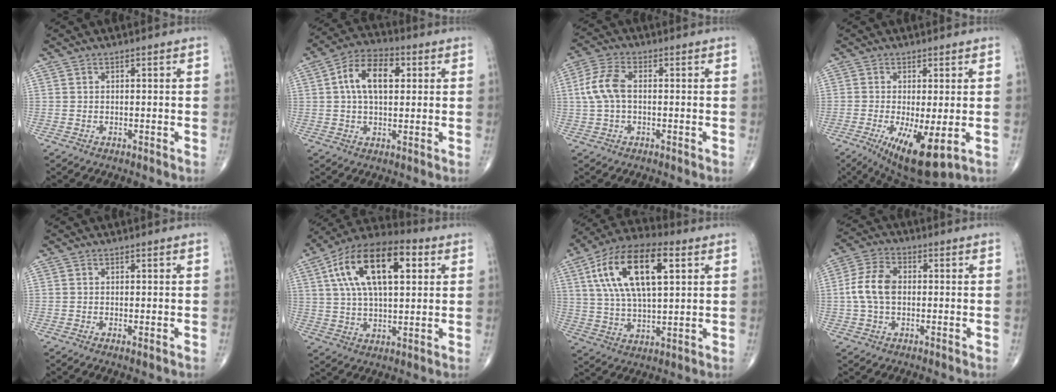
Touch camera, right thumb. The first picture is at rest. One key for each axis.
{"total": 11.0, "fx": 2.3, "fy": 6.3, "fz": 8.7, "tx": -0.146, "ty": 0.019, "tz": 0.033}
{"total": 7.1, "fx": 0.3, "fy": 4.0, "fz": 5.8, "tx": -0.136, "ty": 0.019, "tz": 0.000}
{"total": 10.9, "fx": -3.1, "fy": 3.3, "fz": 9.9, "tx": -0.164, "ty": -0.024, "tz": -0.038}
{"total": 0.8, "fx": -0.2, "fy": 0.1, "fz": 0.8, "tx": -0.015, "ty": -0.004, "tz": -0.005}
{"total": 19.9, "fx": 6.1, "fy": 9.5, "fz": 16.4, "tx": -0.274, "ty": 0.011, "tz": 0.096}
{"total": 19.0, "fx": 6.1, "fy": 8.4, "fz": 15.9, "tx": -0.287, "ty": 0.005, "tz": 0.106}
{"total": 8.1, "fx": 0.0, "fy": 5.2, "fz": 6.1, "tx": -0.124, "ty": 0.019, "tz": -0.007}